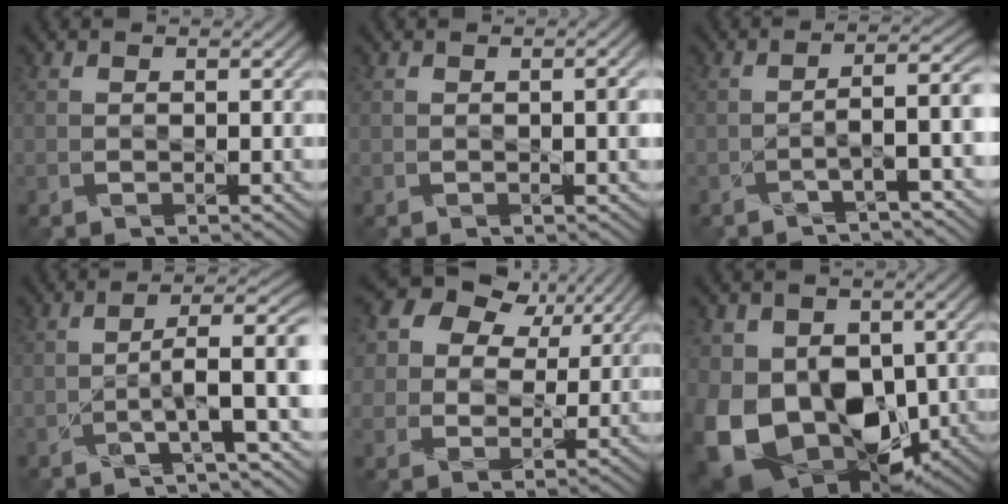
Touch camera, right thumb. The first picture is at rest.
{"total": 2.2, "force": [-0.1, 0.6, 2.1], "torque": [-0.025, 0.004, -0.001]}
{"total": 4.0, "force": [-1.8, 0.9, 3.4], "torque": [-0.046, 0.012, -0.048]}
{"total": 5.1, "force": [-1.5, 1.0, 4.8], "torque": [-0.069, 0.014, -0.037]}
{"total": 10.8, "force": [6.2, 7.9, 4.1], "torque": [-0.123, 0.043, 0.105]}
{"total": 15.4, "force": [-3.0, 11.5, 9.9], "torque": [-0.195, -0.041, -0.035]}